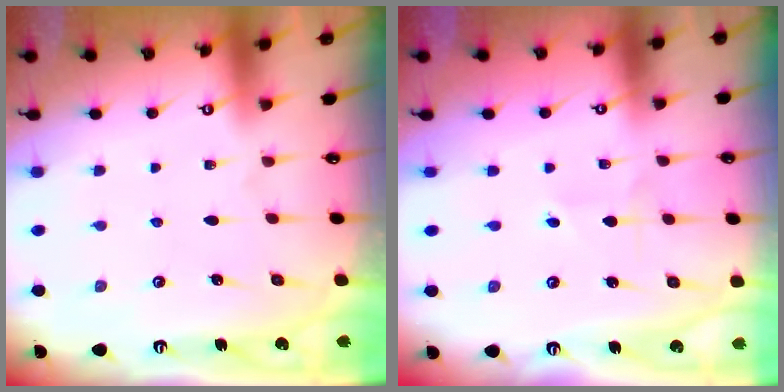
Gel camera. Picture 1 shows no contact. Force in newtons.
{"total": 1.3, "press": 1.3, "slide": 0.1}